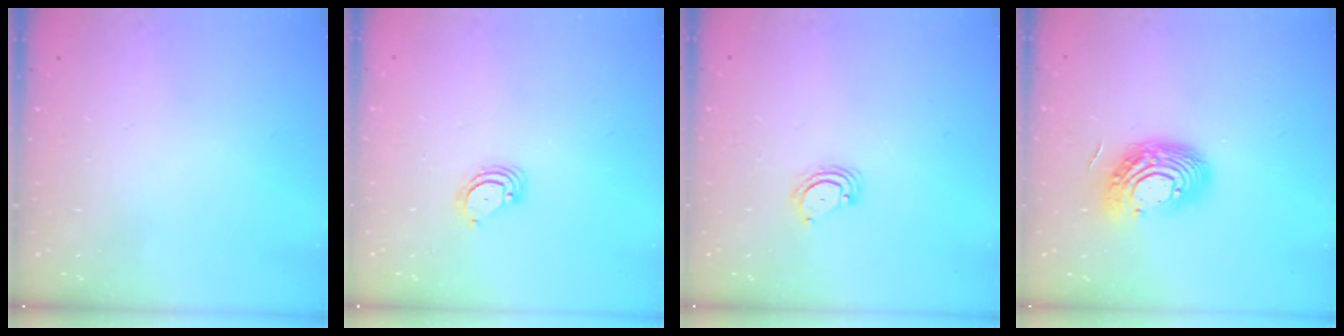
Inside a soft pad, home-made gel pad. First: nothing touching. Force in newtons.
{"total": 3.7, "press": 3.7, "slide": 0.3}
{"total": 2.3, "press": 2.3, "slide": 0.2}
{"total": 13.3, "press": 13.3, "slide": 1.0}